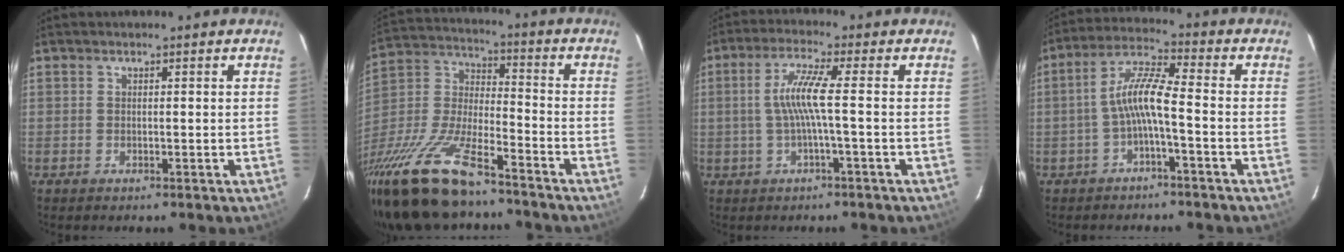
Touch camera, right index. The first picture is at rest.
{"total": 23.7, "force": [-17.5, 6.4, 14.7], "torque": [-0.315, -0.036, -0.320]}
{"total": 6.3, "force": [-0.6, -0.6, 6.2], "torque": [-0.132, 0.002, -0.007]}
{"total": 6.9, "force": [-2.2, 0.7, 6.5], "torque": [-0.146, 0.019, -0.043]}